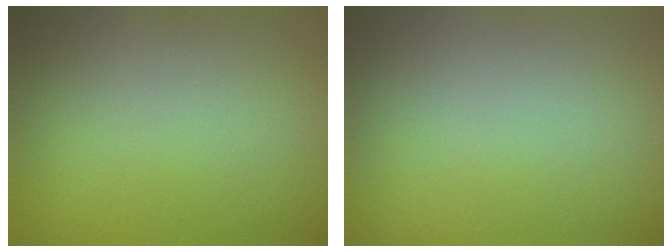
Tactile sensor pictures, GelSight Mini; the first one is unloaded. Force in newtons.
{"total": 0.0}